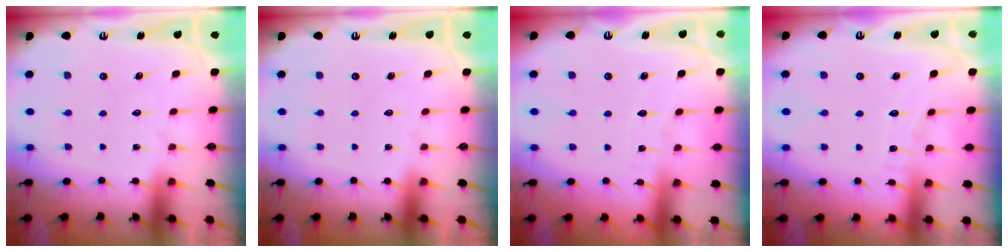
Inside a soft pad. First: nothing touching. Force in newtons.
{"total": 0.0}
{"total": 2.6, "press": 2.6, "slide": 0.2}
{"total": 4.5, "press": 4.5, "slide": 0.6}